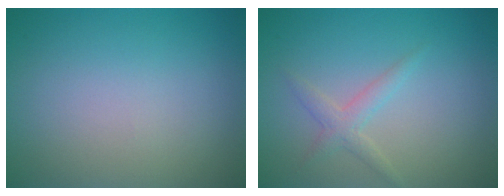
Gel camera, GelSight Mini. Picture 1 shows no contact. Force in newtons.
{"total": 1.7, "press": 1.7, "slide": 0.1}